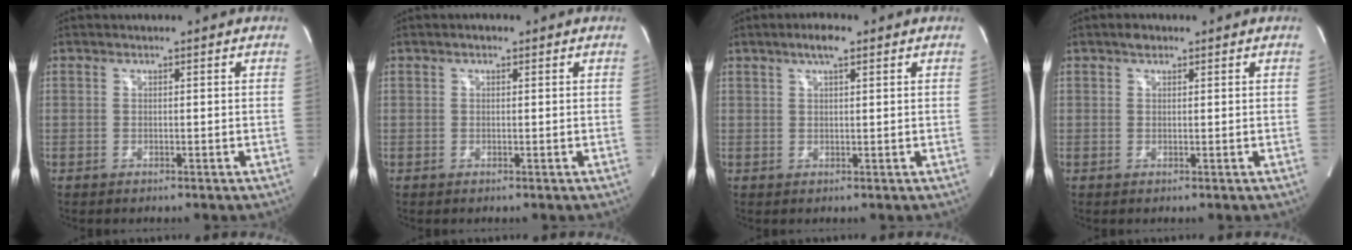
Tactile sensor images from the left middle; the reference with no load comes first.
{"total": 0.8, "force": [0.5, 0.4, 0.5], "torque": [-0.010, 0.000, 0.006]}
{"total": 3.4, "force": [2.1, 0.6, 2.6], "torque": [-0.051, 0.006, 0.037]}
{"total": 1.3, "force": [0.9, 0.6, 0.6], "torque": [-0.014, 0.005, 0.014]}